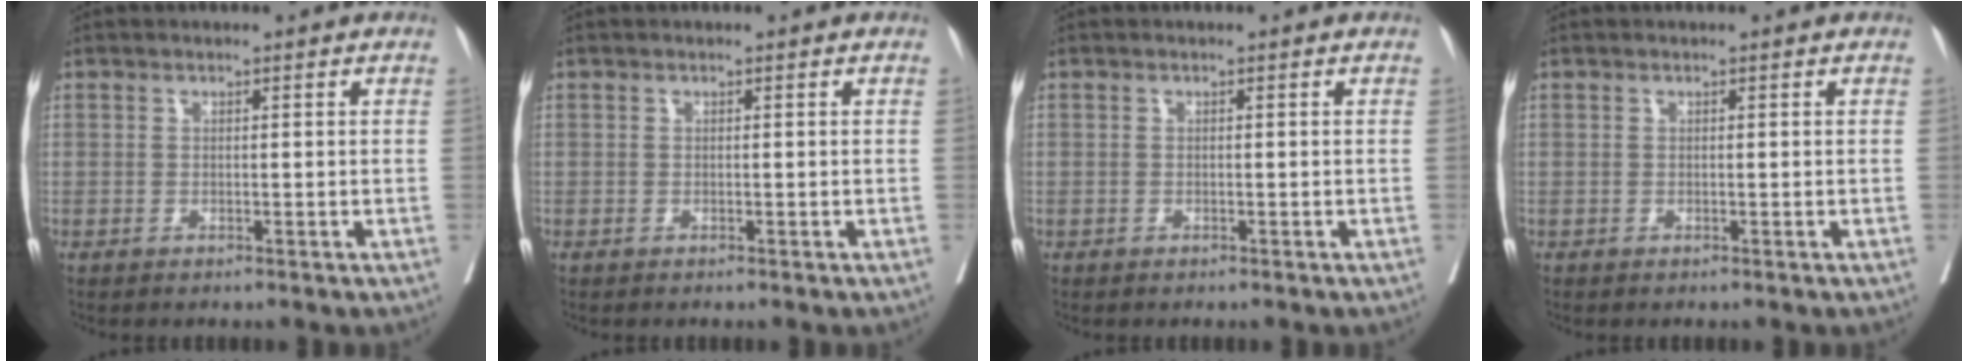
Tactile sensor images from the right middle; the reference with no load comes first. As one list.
[{"total": 0.0}, {"total": 0.0}, {"total": 0.0}]